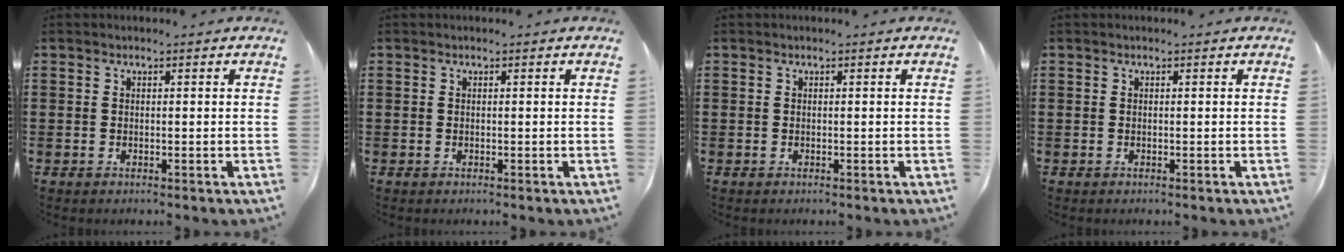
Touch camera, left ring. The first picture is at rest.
{"total": 0.0}
{"total": 0.0}
{"total": 0.0}